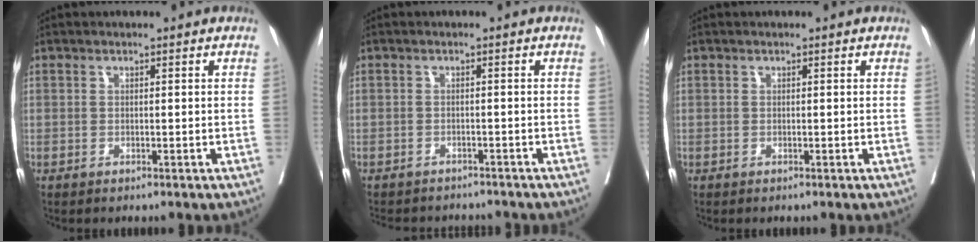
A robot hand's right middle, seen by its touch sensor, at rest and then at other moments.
{"total": 9.0, "force": [-8.4, 2.5, 2.1], "torque": [-0.036, 0.000, -0.103]}
{"total": 0.0}